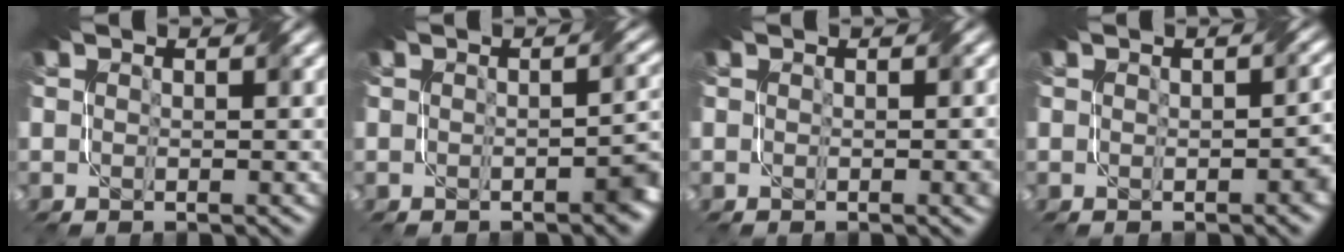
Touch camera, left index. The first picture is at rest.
{"total": 2.2, "force": [-1.0, 0.5, 1.8], "torque": [-0.023, 0.002, -0.014]}
{"total": 1.2, "force": [-0.3, 0.2, 1.1], "torque": [-0.013, -0.001, -0.004]}
{"total": 2.2, "force": [-0.2, 1.2, 1.9], "torque": [-0.022, 0.000, 0.000]}